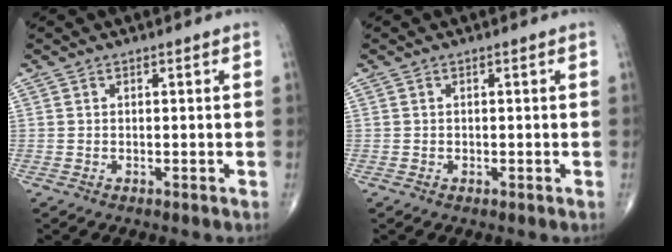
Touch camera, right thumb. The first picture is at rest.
{"total": 0.0}